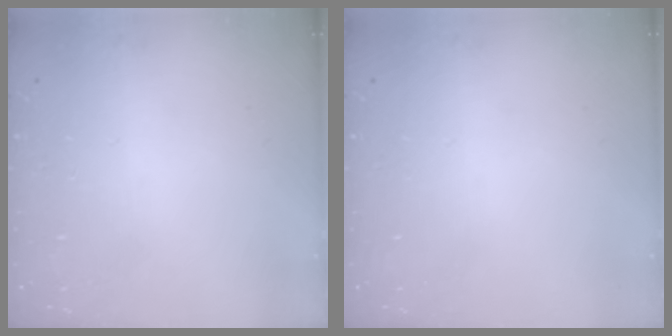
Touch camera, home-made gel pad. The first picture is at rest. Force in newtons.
{"total": 0.0}